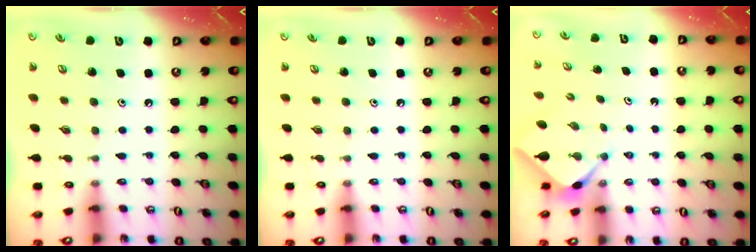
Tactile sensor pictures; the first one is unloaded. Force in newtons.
{"total": 0.0}
{"total": 2.3, "press": 2.3, "slide": 0.1}